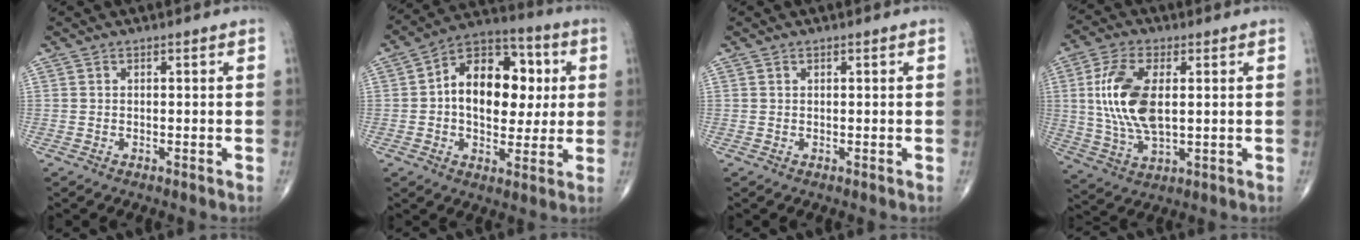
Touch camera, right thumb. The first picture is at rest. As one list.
[{"total": 17.4, "force": [2.0, 11.2, 13.1], "torque": [-0.155, 0.023, 0.023]}, {"total": 0.0}, {"total": 13.5, "force": [1.9, 6.7, 11.6], "torque": [-0.241, -0.006, 0.040]}]